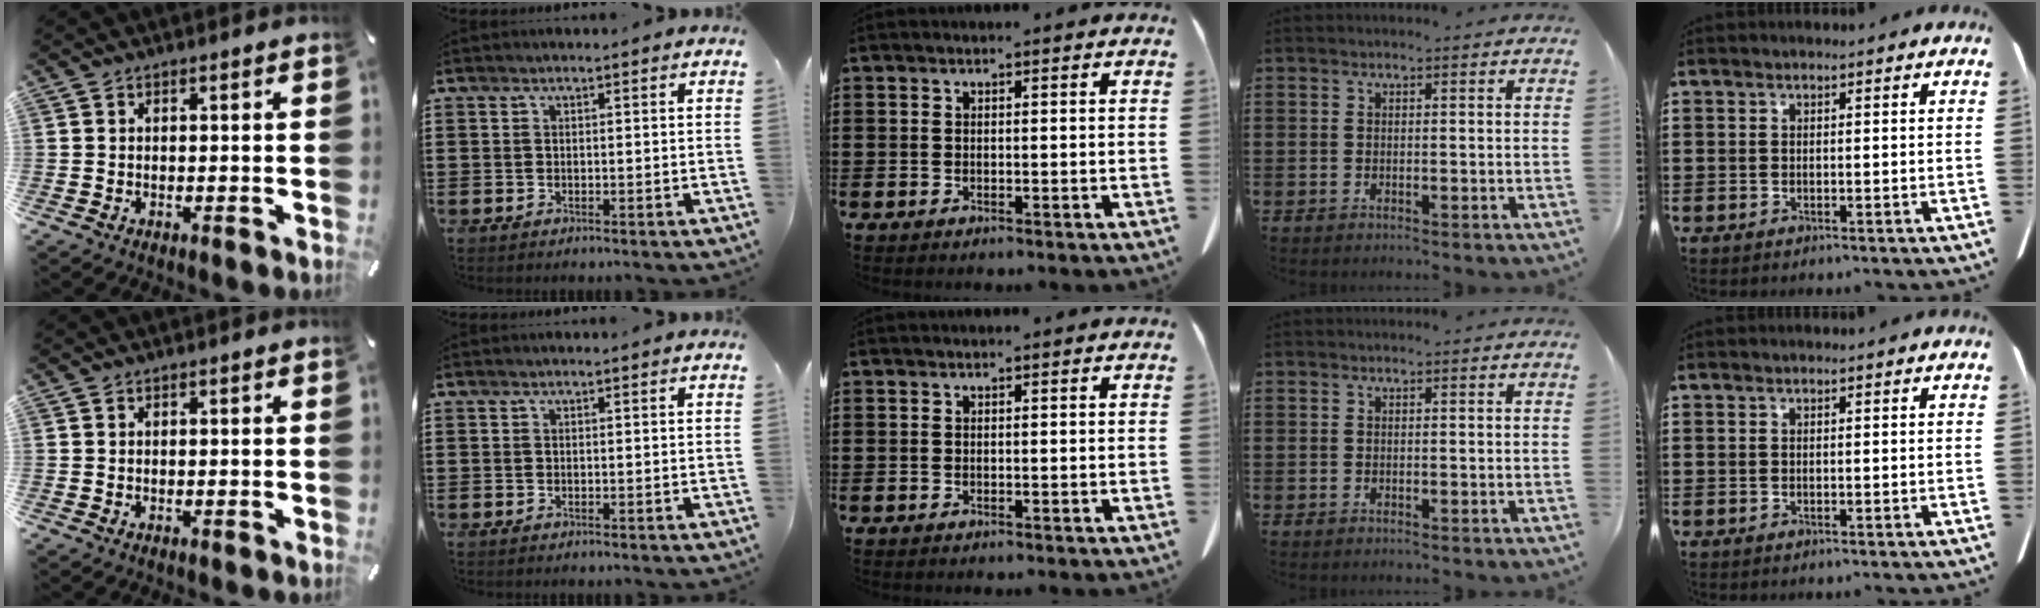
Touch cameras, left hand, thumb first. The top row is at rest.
{}